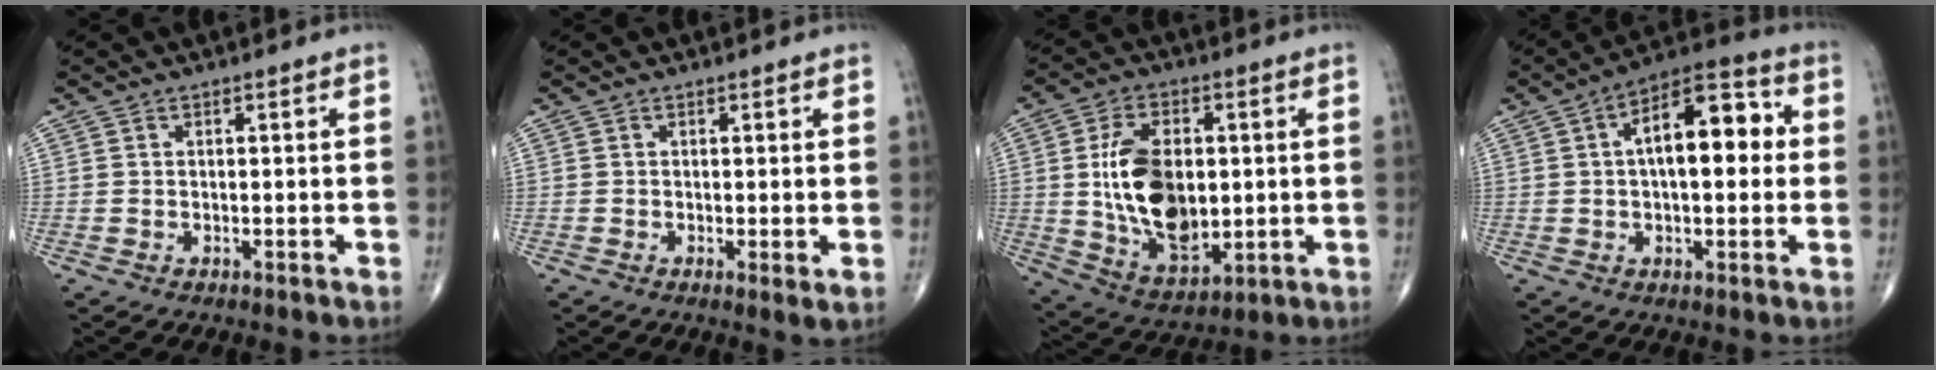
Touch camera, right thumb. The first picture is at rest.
{"total": 1.8, "force": [0.0, 0.3, 1.8], "torque": [-0.032, -0.009, -0.004]}
{"total": 17.0, "force": [0.8, 10.1, 13.6], "torque": [-0.218, -0.010, 0.027]}
{"total": 14.5, "force": [2.1, 6.9, 12.6], "torque": [-0.170, 0.030, 0.023]}